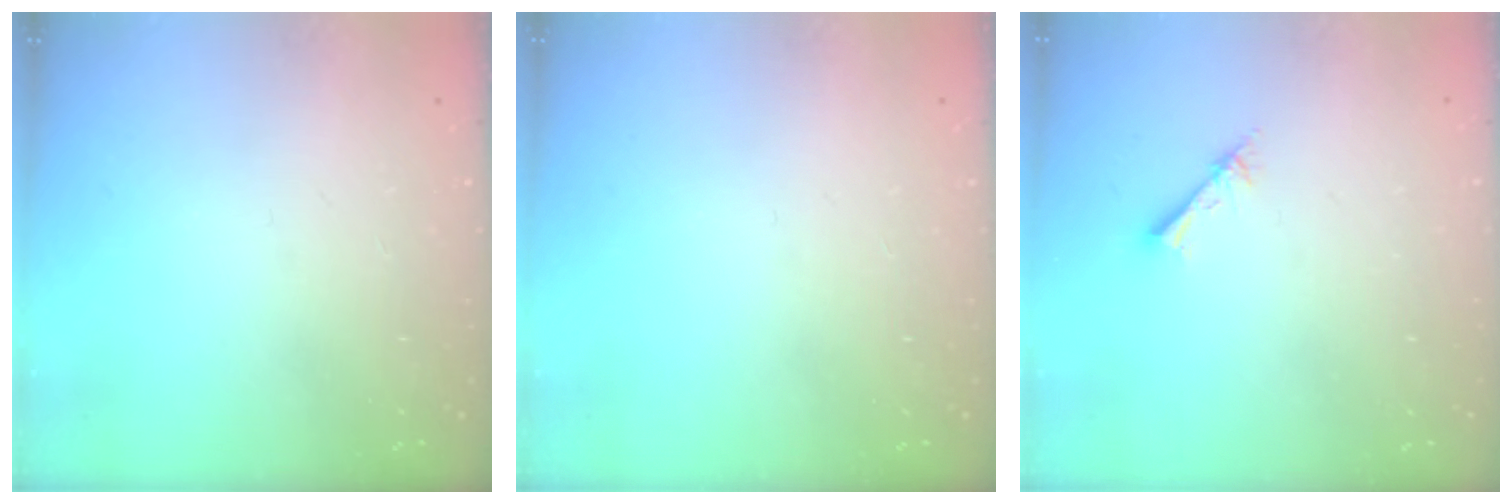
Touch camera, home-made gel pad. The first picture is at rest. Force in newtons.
{"total": 0.0}
{"total": 2.3, "press": 2.3, "slide": 0.3}